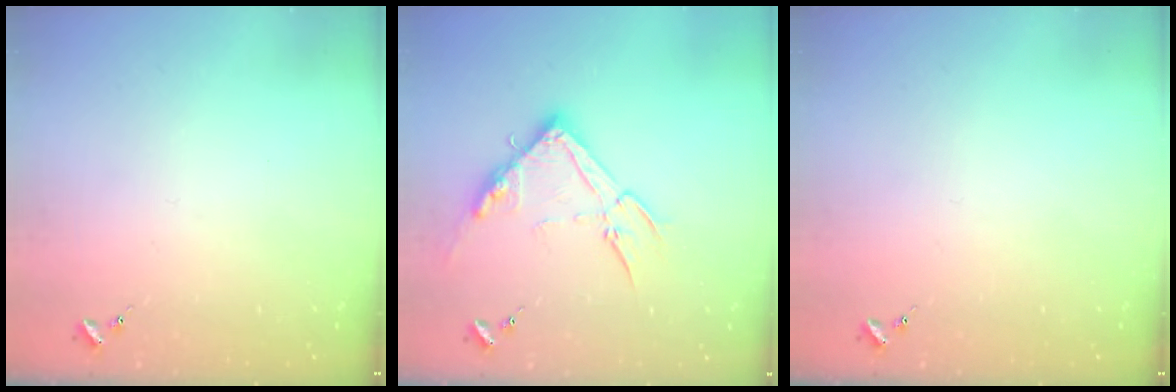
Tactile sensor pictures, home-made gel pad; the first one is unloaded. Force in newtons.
{"total": 15.2, "press": 15.2, "slide": 0.6}
{"total": 0.0}